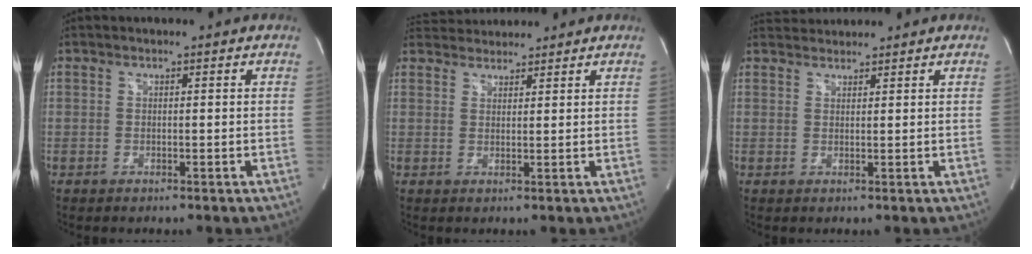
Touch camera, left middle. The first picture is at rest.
{"total": 5.4, "force": [5.3, 1.2, 0.7], "torque": [-0.016, 0.034, 0.088]}
{"total": 3.0, "force": [3.0, 0.3, -0.1], "torque": [-0.007, 0.027, 0.059]}